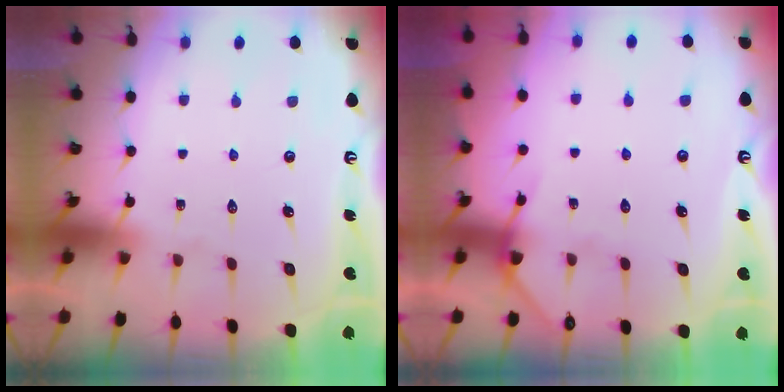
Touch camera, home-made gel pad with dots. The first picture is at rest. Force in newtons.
{"total": 4.0, "press": 4.0, "slide": 0.4}